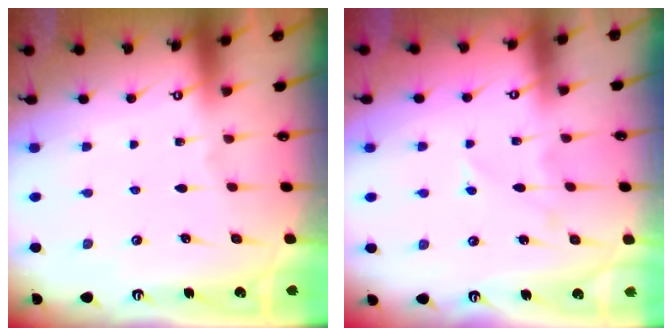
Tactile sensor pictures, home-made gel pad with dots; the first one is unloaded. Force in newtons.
{"total": 4.5, "press": 4.4, "slide": 0.8}